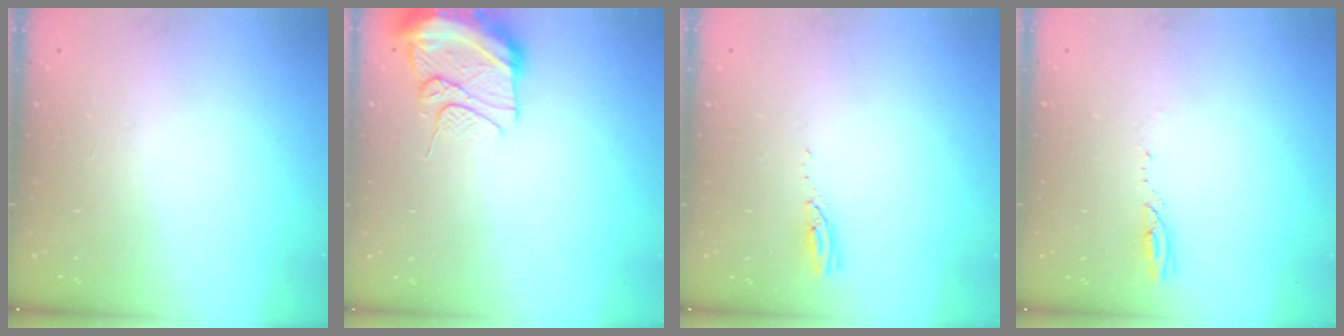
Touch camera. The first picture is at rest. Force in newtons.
{"total": 12.8, "press": 12.6, "slide": 2.5}
{"total": 2.9, "press": 2.8, "slide": 0.4}
{"total": 2.5, "press": 2.5, "slide": 0.2}